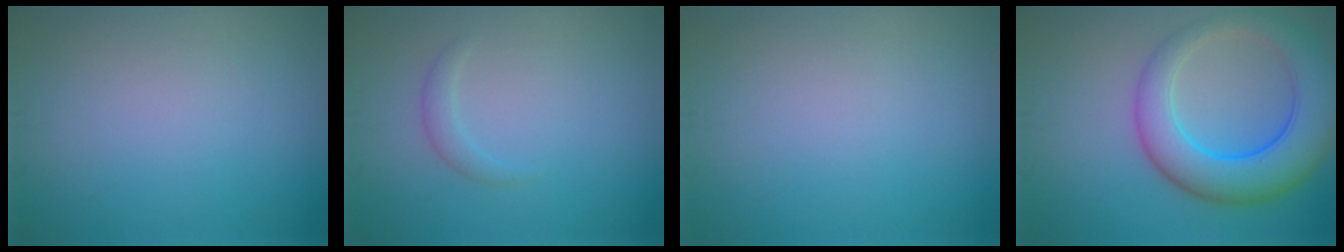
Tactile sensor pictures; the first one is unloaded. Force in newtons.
{"total": 1.2, "press": 1.2, "slide": 0.1}
{"total": 0.0}
{"total": 8.0, "press": 8.0, "slide": 0.2}